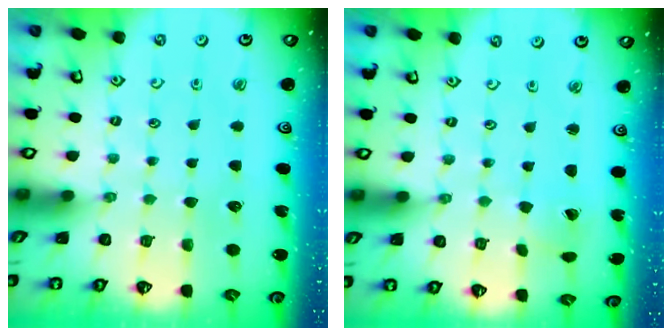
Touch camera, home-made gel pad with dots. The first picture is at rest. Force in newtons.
{"total": 0.6, "press": 0.6, "slide": 0.0}